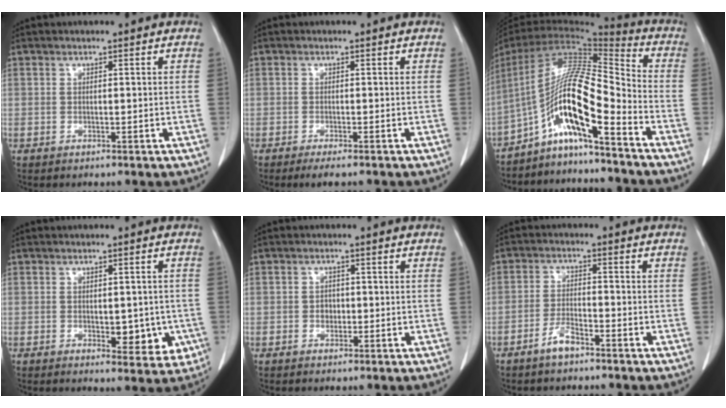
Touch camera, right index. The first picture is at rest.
{"total": 3.5, "force": [-2.8, 0.4, 2.1], "torque": [-0.023, -0.007, -0.041]}
{"total": 14.5, "force": [-7.6, 1.2, 12.3], "torque": [-0.227, 0.021, -0.139]}
{"total": 6.3, "force": [-1.3, 3.2, 5.3], "torque": [-0.051, -0.003, -0.008]}
{"total": 1.6, "force": [-0.3, 1.4, 0.7], "torque": [-0.008, 0.006, -0.004]}
{"total": 3.7, "force": [-2.8, 0.9, 2.3], "torque": [-0.047, 0.002, -0.054]}